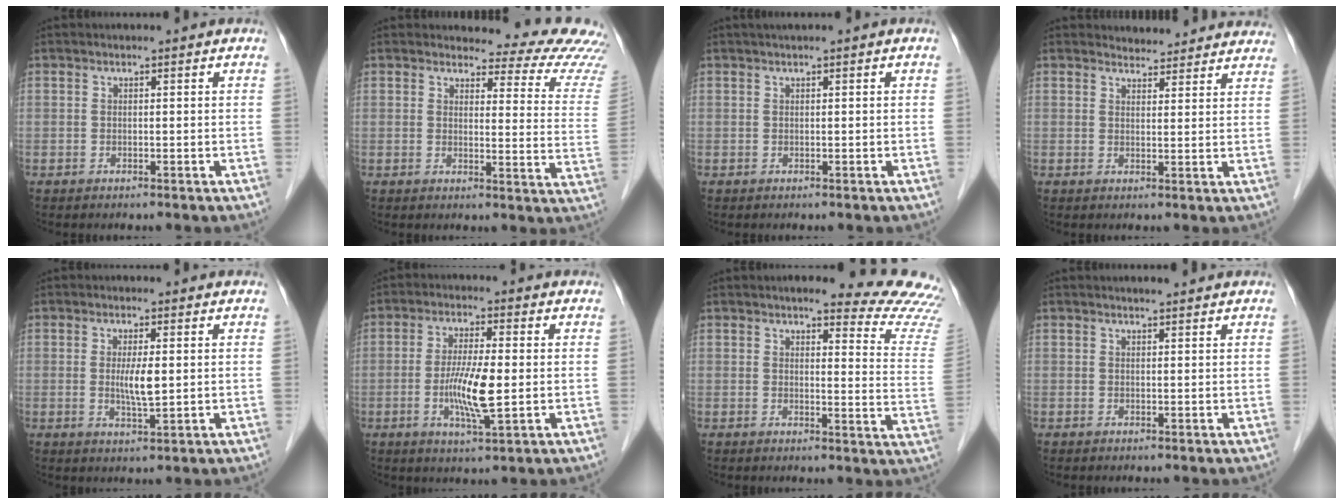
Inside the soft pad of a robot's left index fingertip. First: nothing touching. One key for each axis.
{"total": 14.2, "fx": 13.8, "fy": 2.2, "fz": 2.4, "tx": 0.008, "ty": -0.093, "tz": 0.117}
{"total": 1.5, "fx": 1.0, "fy": 0.0, "fz": 1.1, "tx": -0.008, "ty": 0.017, "tz": 0.017}
{"total": 8.5, "fx": 8.1, "fy": 2.3, "fz": 0.7, "tx": 0.020, "ty": 0.006, "tz": 0.078}
{"total": 3.9, "fx": 0.2, "fy": 0.7, "fz": 3.8, "tx": -0.067, "ty": -0.010, "tz": 0.004}
{"total": 7.7, "fx": -1.0, "fy": 1.0, "fz": 7.5, "tx": -0.144, "ty": -0.014, "tz": -0.021}
{"total": 15.1, "fx": 14.2, "fy": 1.2, "fz": 4.8, "tx": -0.031, "ty": -0.089, "tz": 0.132}
{"total": 2.4, "fx": 2.1, "fy": 0.3, "fz": 1.0, "tx": -0.009, "ty": 0.010, "tz": 0.032}